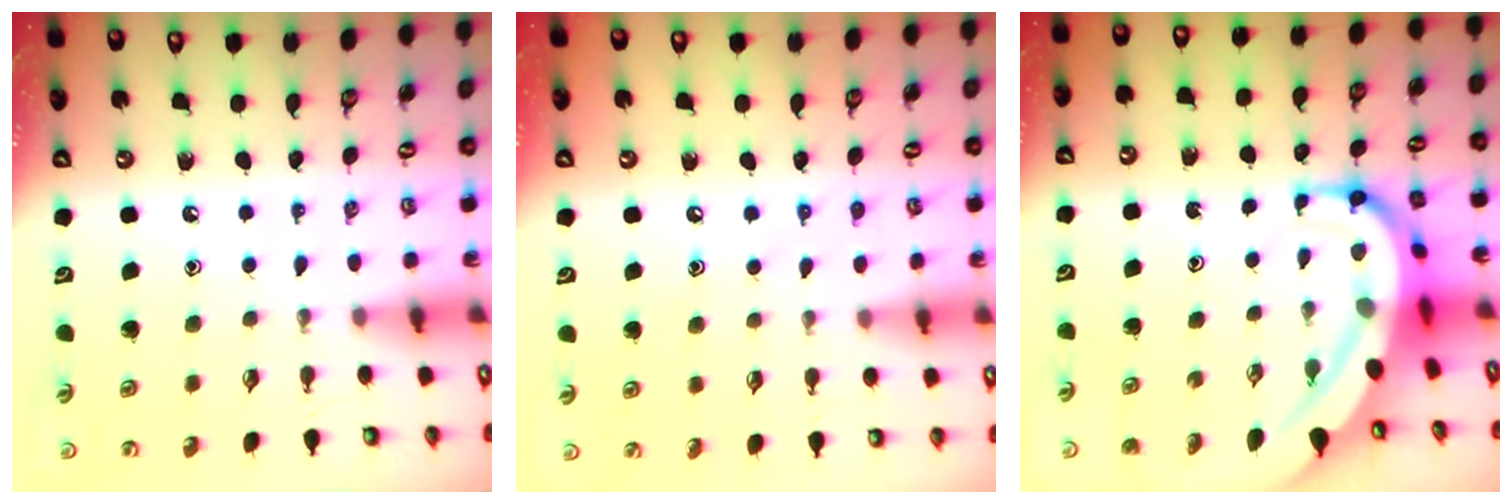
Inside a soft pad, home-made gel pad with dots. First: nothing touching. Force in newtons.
{"total": 6.5, "press": 6.5, "slide": 0.7}
{"total": 12.0, "press": 12.0, "slide": 1.2}